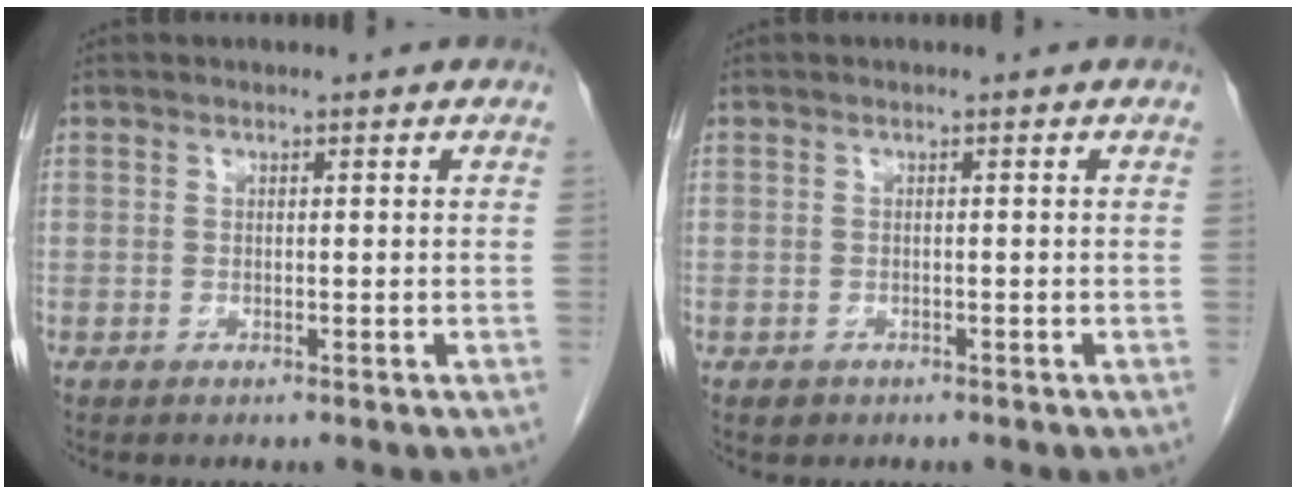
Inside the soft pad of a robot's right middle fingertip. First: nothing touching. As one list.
[{"total": 1.0, "force": [-0.6, 0.8, 0.2], "torque": [-0.006, 0.002, -0.004]}]